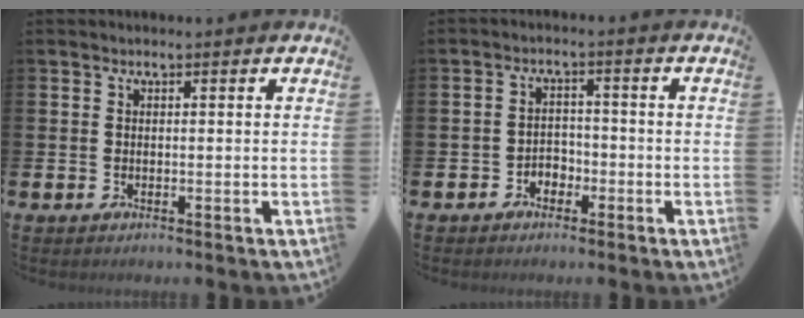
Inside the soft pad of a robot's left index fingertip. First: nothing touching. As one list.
[{"total": 2.4, "force": [-1.8, 1.5, 0.4], "torque": [-0.019, 0.008, -0.038]}]